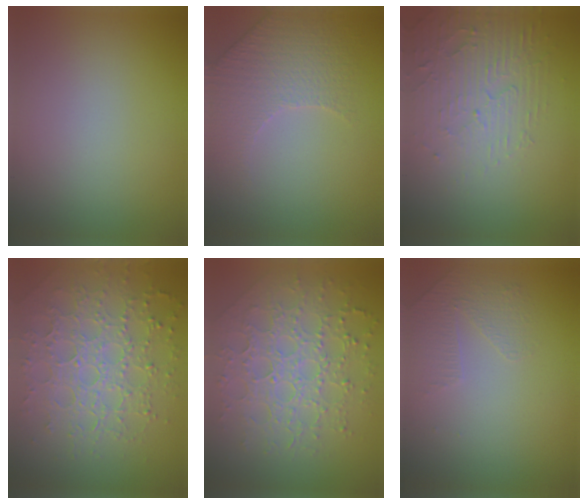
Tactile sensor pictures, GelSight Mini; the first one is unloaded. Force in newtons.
{"total": 2.6, "press": 2.4, "slide": 1.0}
{"total": 5.0, "press": 3.3, "slide": 3.8}
{"total": 7.3, "press": 5.4, "slide": 5.0}
{"total": 7.2, "press": 5.2, "slide": 5.0}
{"total": 1.4, "press": 0.9, "slide": 1.1}